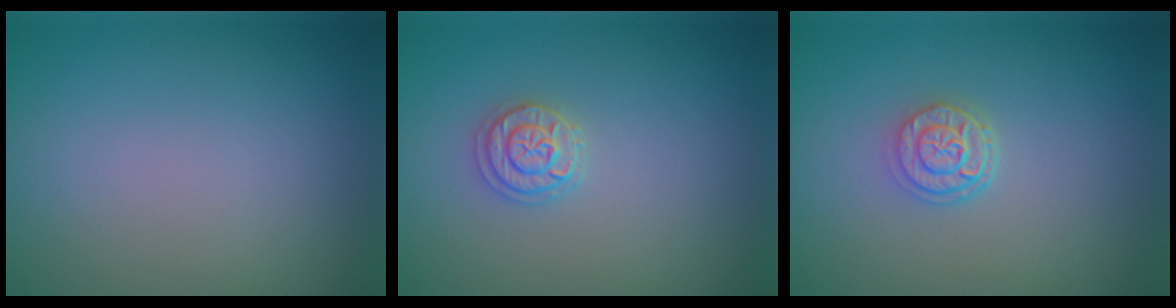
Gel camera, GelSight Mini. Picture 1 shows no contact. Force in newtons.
{"total": 2.1, "press": 2.1, "slide": 0.5}
{"total": 2.7, "press": 2.2, "slide": 1.6}